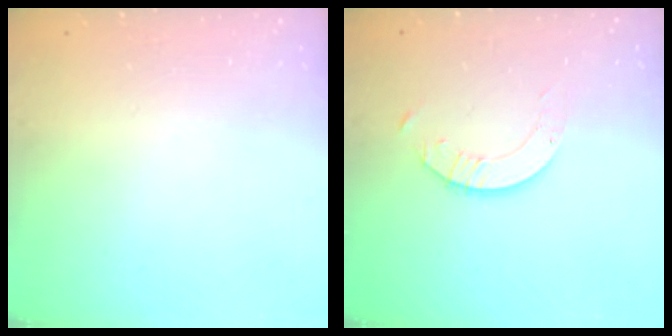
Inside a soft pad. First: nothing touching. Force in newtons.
{"total": 2.1, "press": 2.1, "slide": 0.2}